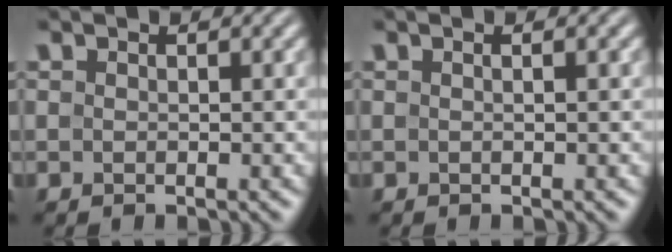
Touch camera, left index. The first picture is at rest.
{"total": 0.9, "force": [0.2, 0.2, 0.9], "torque": [-0.012, 0.005, -0.003]}